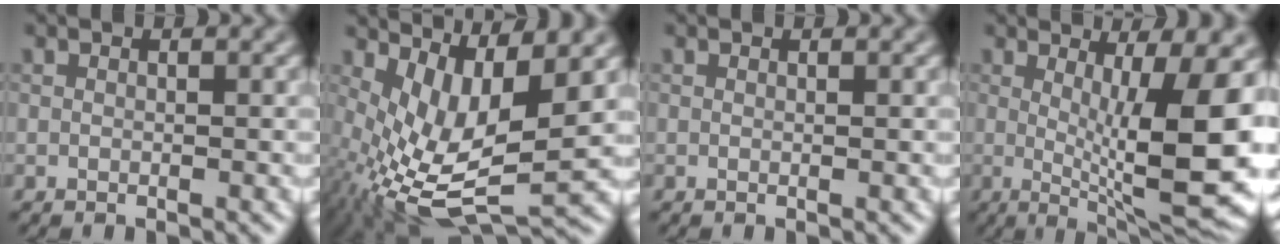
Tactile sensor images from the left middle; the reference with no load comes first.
{"total": 9.3, "force": [0.1, 3.5, 8.6], "torque": [-0.177, -0.017, 0.011]}
{"total": 0.0}
{"total": 10.8, "force": [0.5, 2.7, 10.5], "torque": [-0.142, -0.015, 0.011]}